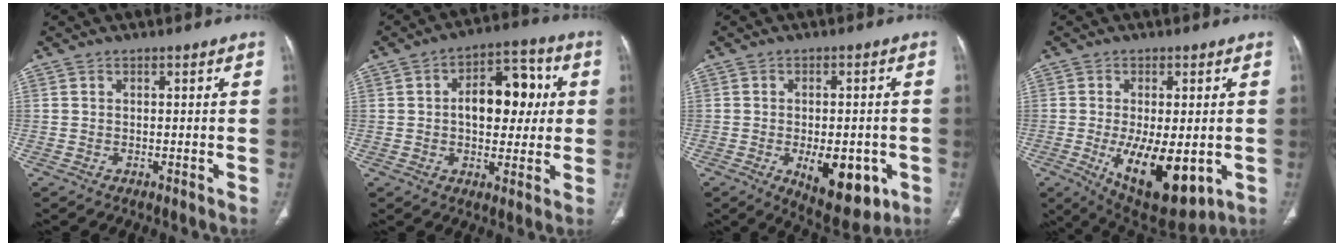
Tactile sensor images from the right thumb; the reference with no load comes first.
{"total": 13.3, "force": [1.6, 8.1, 10.4], "torque": [-0.110, 0.021, 0.020]}
{"total": 12.2, "force": [-3.8, 6.0, 10.0], "torque": [-0.116, -0.001, -0.039]}
{"total": 14.9, "force": [-3.3, 6.5, 13.0], "torque": [-0.200, -0.022, -0.029]}